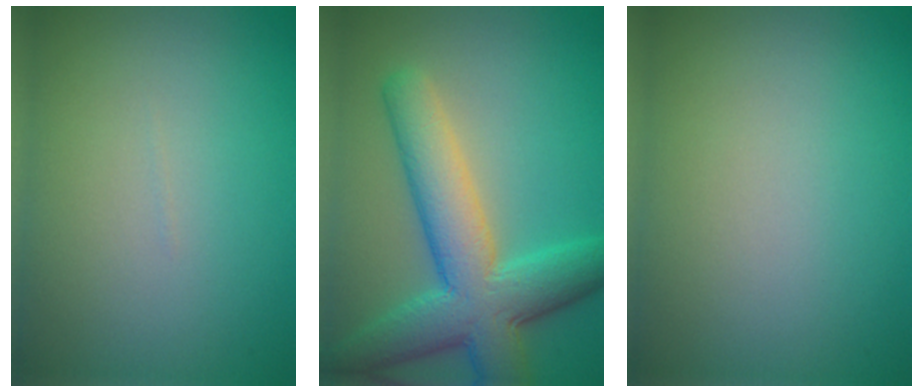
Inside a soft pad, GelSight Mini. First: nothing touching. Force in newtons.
{"total": 8.5, "press": 8.5, "slide": 0.3}
{"total": 0.0}